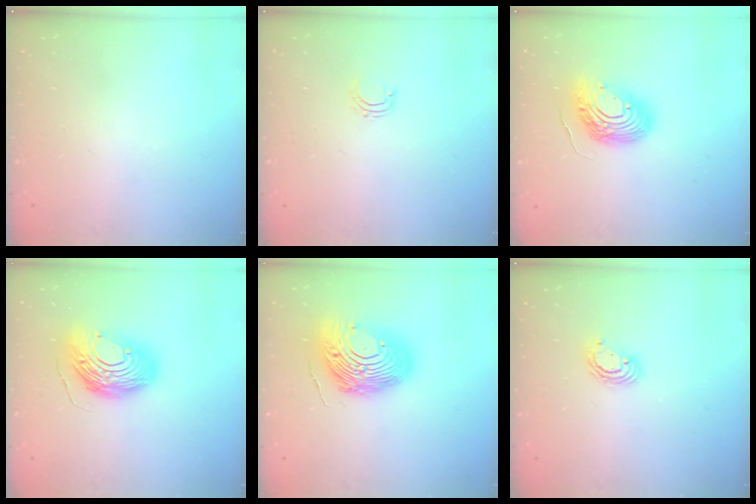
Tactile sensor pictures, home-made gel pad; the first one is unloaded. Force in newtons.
{"total": 4.4, "press": 4.4, "slide": 0.3}
{"total": 12.2, "press": 12.0, "slide": 2.4}
{"total": 16.1, "press": 16.0, "slide": 1.6}
{"total": 17.6, "press": 17.5, "slide": 2.2}
{"total": 5.6, "press": 5.6, "slide": 0.4}